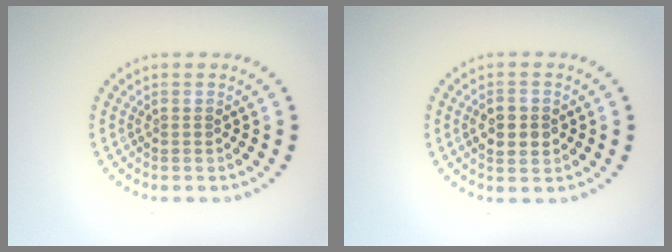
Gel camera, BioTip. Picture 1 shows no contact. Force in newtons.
{"total": 2.4, "press": 2.4, "slide": 0.1}